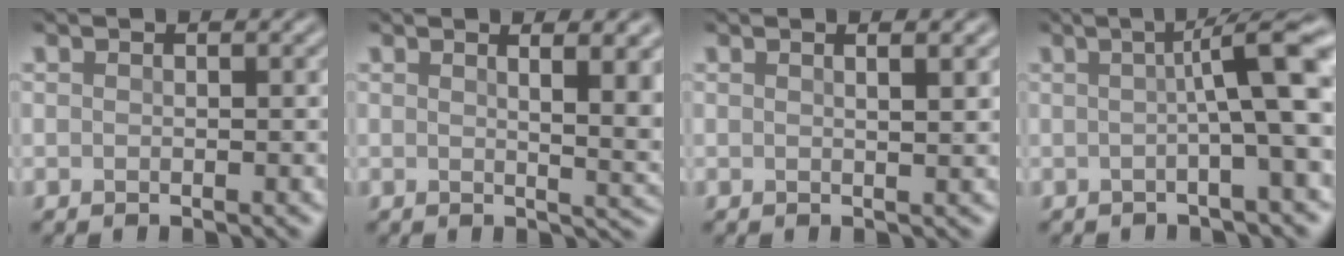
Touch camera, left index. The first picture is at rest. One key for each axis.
{"total": 5.7, "fx": 1.9, "fy": 1.8, "fz": 5.1, "tx": -0.043, "ty": 0.000, "tz": 0.025}
{"total": 1.9, "fx": 0.9, "fy": 0.6, "fz": 1.6, "tx": -0.016, "ty": 0.003, "tz": 0.005}
{"total": 7.8, "fx": 0.8, "fy": 1.3, "fz": 7.7, "tx": -0.093, "ty": 0.015, "tz": 0.004}